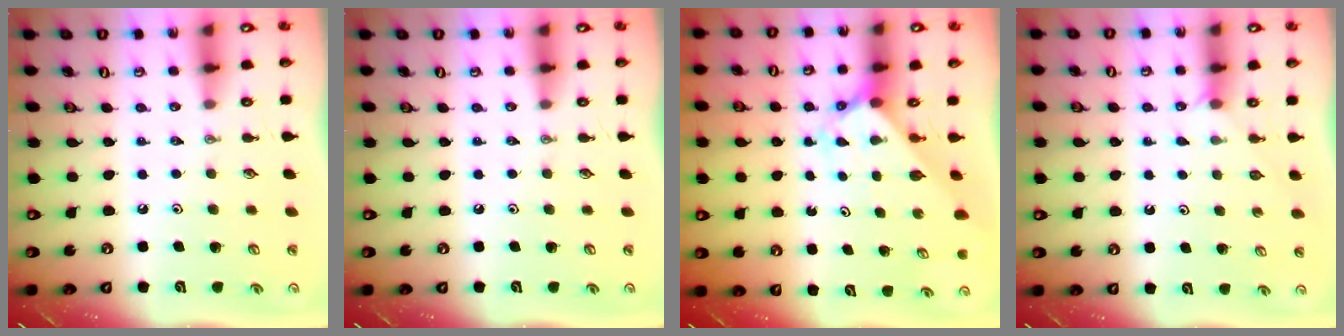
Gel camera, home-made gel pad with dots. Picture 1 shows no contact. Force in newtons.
{"total": 0.0}
{"total": 2.1, "press": 2.1, "slide": 0.1}
{"total": 2.6, "press": 2.6, "slide": 0.3}